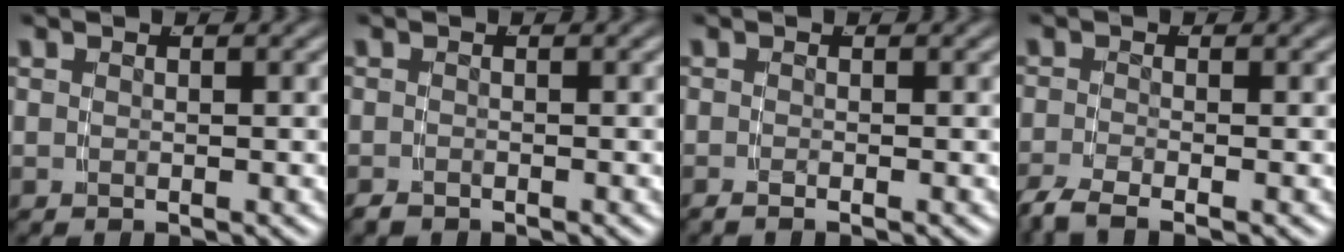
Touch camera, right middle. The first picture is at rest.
{"total": 1.0, "force": [-1.0, -0.1, 0.0], "torque": [0.001, -0.009, -0.014]}
{"total": 0.8, "force": [-0.7, -0.3, 0.2], "torque": [-0.005, -0.005, -0.011]}
{"total": 3.1, "force": [-2.5, 0.7, 1.7], "torque": [-0.041, -0.014, -0.037]}